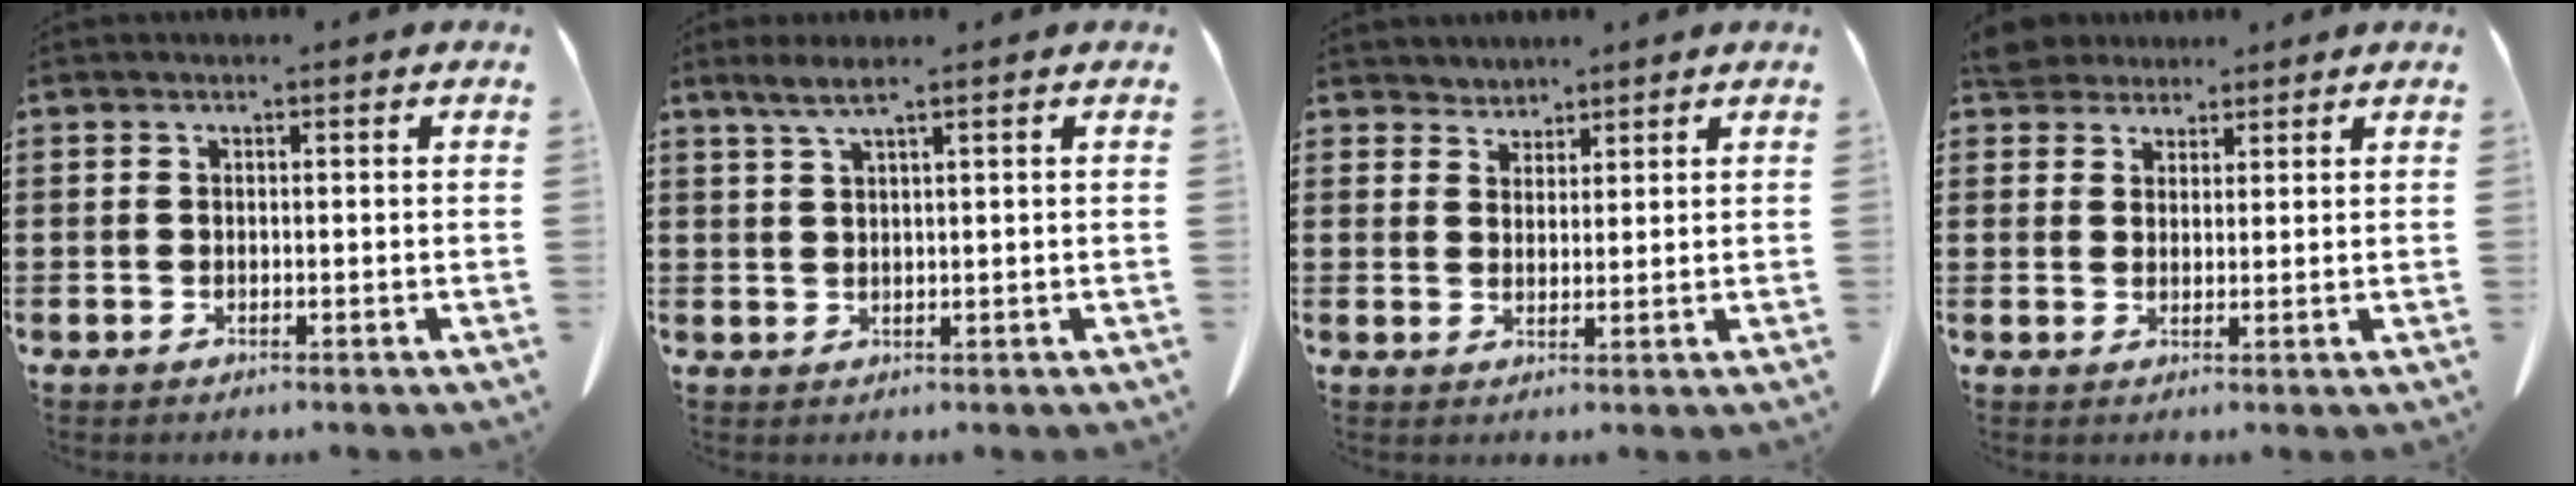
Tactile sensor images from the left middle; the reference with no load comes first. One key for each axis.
{"total": 2.5, "fx": 1.6, "fy": 0.0, "fz": 1.9, "tx": -0.041, "ty": -0.001, "tz": 0.030}
{"total": 2.6, "fx": 2.5, "fy": 0.8, "fz": -0.4, "tx": -0.003, "ty": -0.003, "tz": 0.047}
{"total": 4.0, "fx": 3.7, "fy": 1.4, "fz": 0.4, "tx": -0.023, "ty": -0.003, "tz": 0.072}